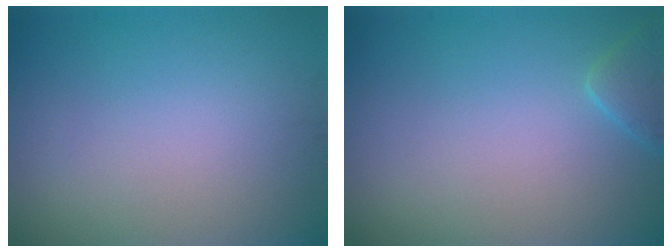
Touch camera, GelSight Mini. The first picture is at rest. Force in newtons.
{"total": 1.9, "press": 1.9, "slide": 0.2}